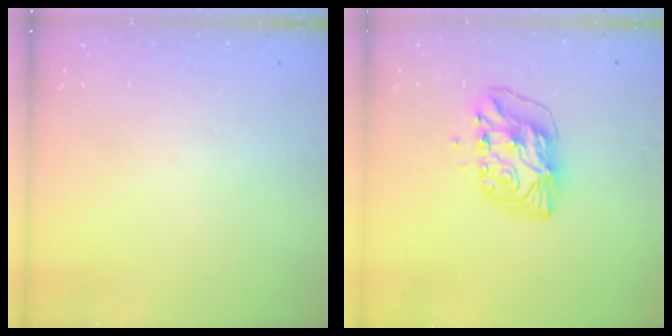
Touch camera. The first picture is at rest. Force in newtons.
{"total": 9.3, "press": 9.3, "slide": 0.8}